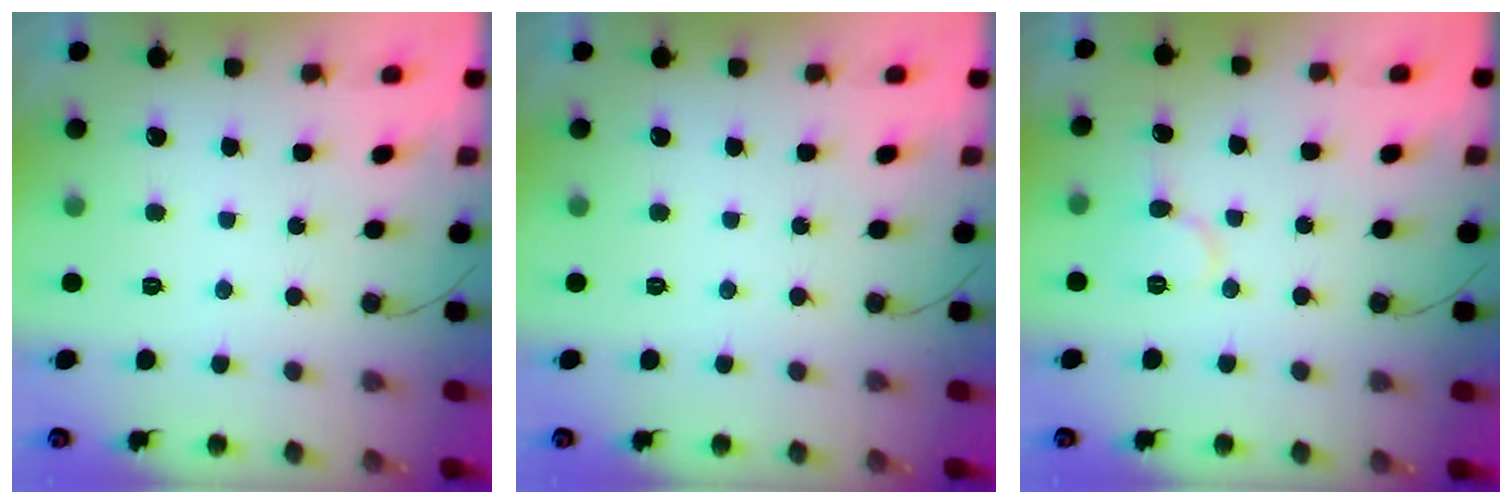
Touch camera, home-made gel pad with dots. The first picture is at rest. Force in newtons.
{"total": 0.0}
{"total": 6.7, "press": 6.7, "slide": 0.7}